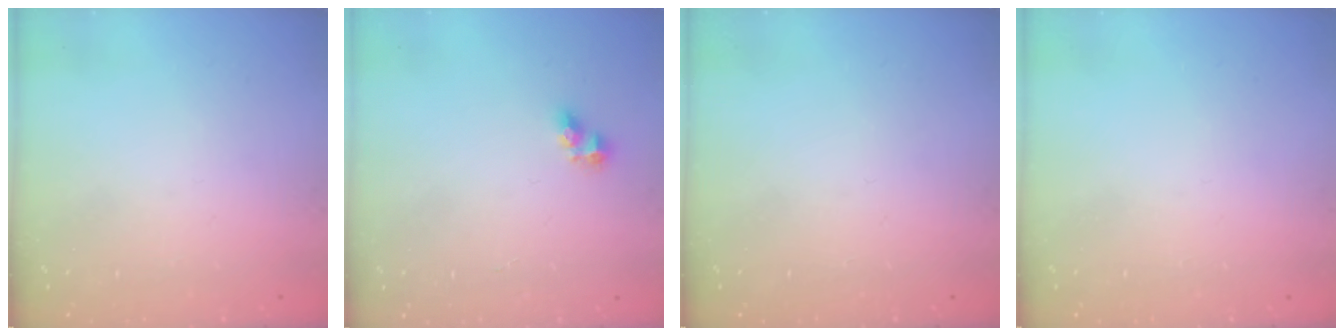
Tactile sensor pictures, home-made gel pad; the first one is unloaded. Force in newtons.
{"total": 5.1, "press": 5.0, "slide": 0.4}
{"total": 0.0}
{"total": 0.0}